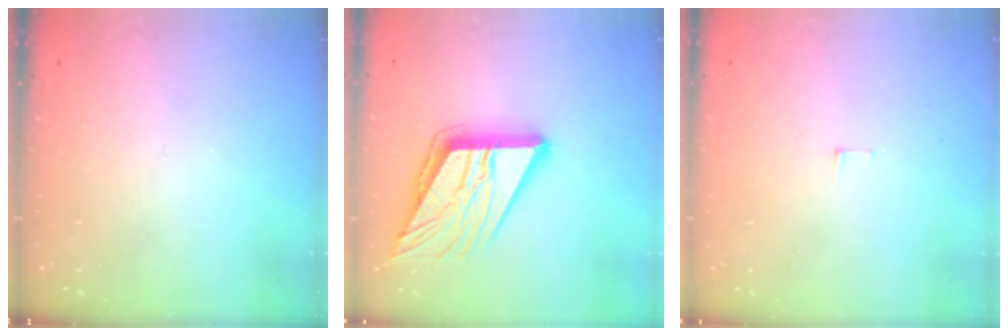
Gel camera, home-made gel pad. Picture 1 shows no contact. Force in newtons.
{"total": 17.6, "press": 17.5, "slide": 2.0}
{"total": 3.8, "press": 3.8, "slide": 0.3}